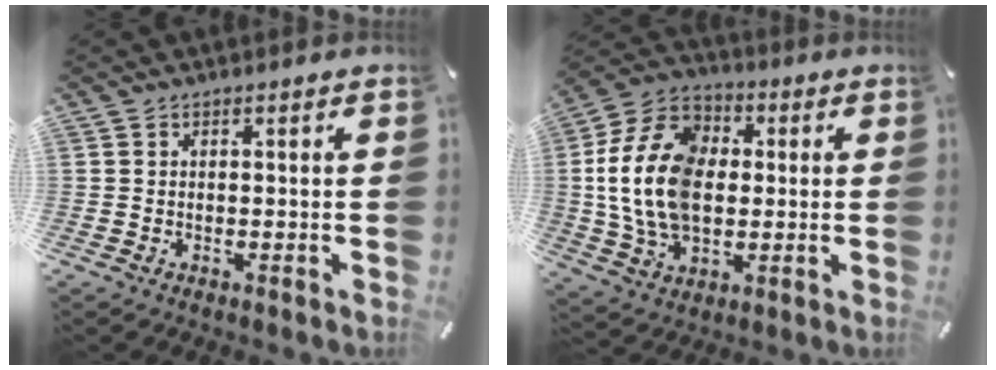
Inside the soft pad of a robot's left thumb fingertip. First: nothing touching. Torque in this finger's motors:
{"motor_torque": [1.87, 2.09, 1.66, -1.11, 0.86]}